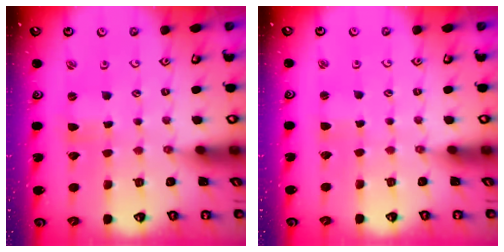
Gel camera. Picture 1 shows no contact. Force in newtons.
{"total": 2.1, "press": 2.1, "slide": 0.3}